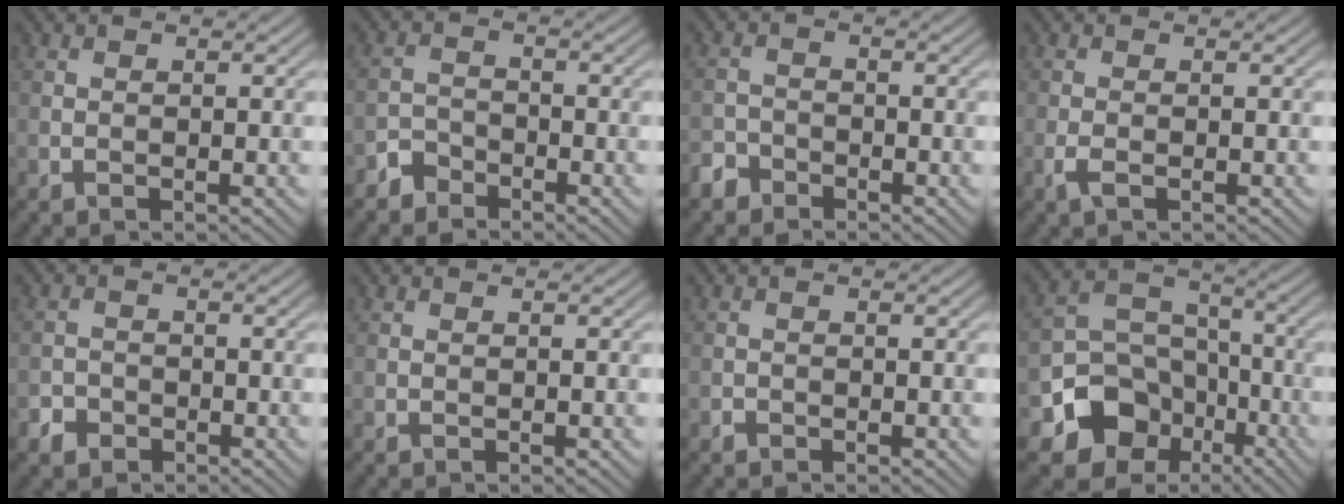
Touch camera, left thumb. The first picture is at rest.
{"total": 2.7, "force": [-2.2, 1.4, 0.5], "torque": [-0.007, 0.006, -0.054]}
{"total": 2.4, "force": [-2.0, 1.3, 0.4], "torque": [-0.007, 0.001, -0.049]}
{"total": 1.6, "force": [-0.7, 0.5, 1.3], "torque": [-0.032, 0.000, -0.017]}
{"total": 2.1, "force": [-1.4, 1.4, 0.6], "torque": [-0.009, 0.000, -0.032]}
{"total": 0.0}
{"total": 0.6, "force": [-0.5, 0.3, 0.1], "torque": [0.000, -0.002, -0.009]}
{"total": 10.7, "force": [-5.0, 8.4, 4.5], "torque": [-0.104, -0.026, -0.099]}